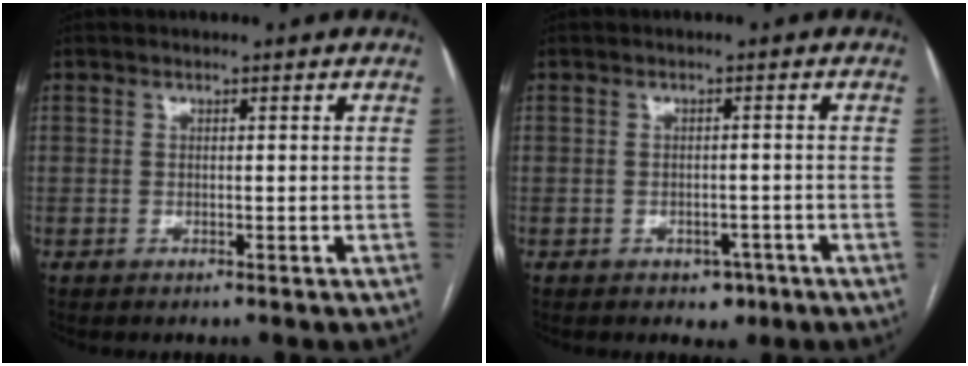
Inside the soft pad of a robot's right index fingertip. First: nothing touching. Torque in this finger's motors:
{"motor_torque": [0.30, -0.13, 0.07, 0.00]}